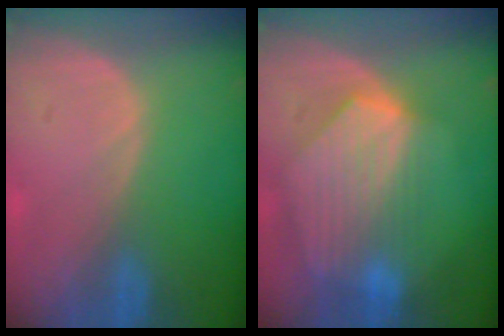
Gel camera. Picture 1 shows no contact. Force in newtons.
{"total": 9.2, "press": 8.1, "slide": 4.4}